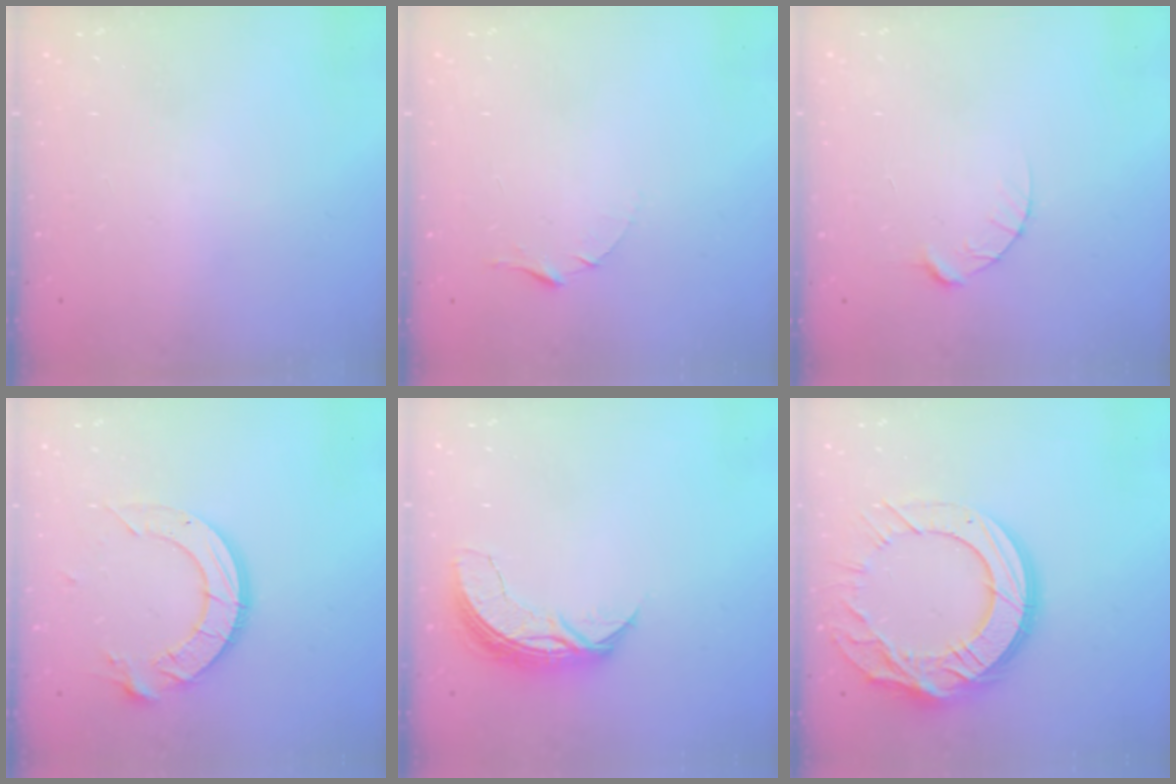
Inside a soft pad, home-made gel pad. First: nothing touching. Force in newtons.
{"total": 5.4, "press": 5.4, "slide": 0.5}
{"total": 4.7, "press": 4.7, "slide": 0.6}
{"total": 12.9, "press": 12.8, "slide": 1.4}
{"total": 7.2, "press": 7.2, "slide": 0.5}
{"total": 20.4, "press": 20.3, "slide": 2.0}